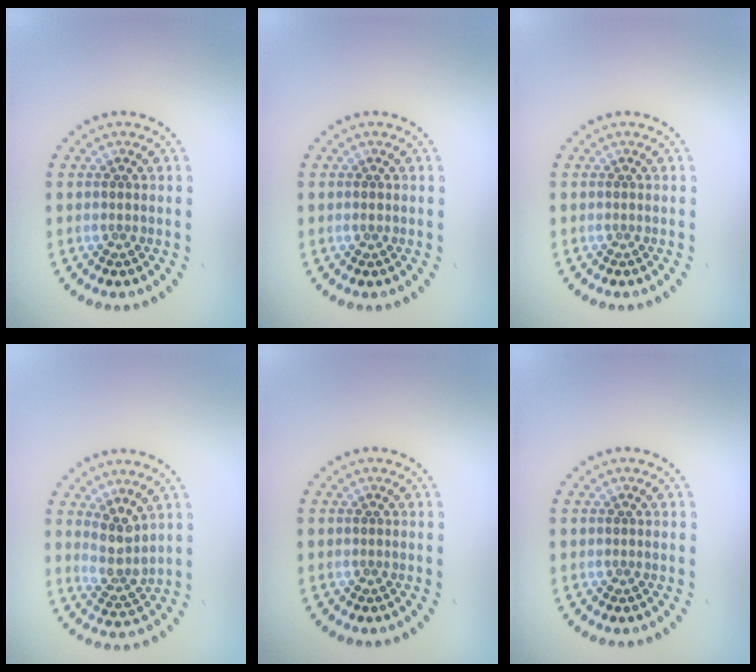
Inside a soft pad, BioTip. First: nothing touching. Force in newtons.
{"total": 0.5, "press": 0.5, "slide": 0.1}
{"total": 0.0}
{"total": 3.1, "press": 2.4, "slide": 1.9}
{"total": 0.0}
{"total": 0.0}